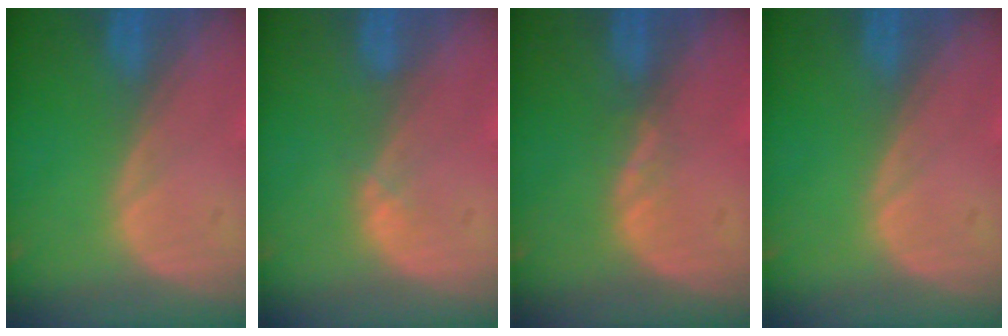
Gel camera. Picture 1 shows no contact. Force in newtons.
{"total": 1.3, "press": 1.1, "slide": 0.8}
{"total": 1.5, "press": 1.2, "slide": 0.8}
{"total": 0.0}